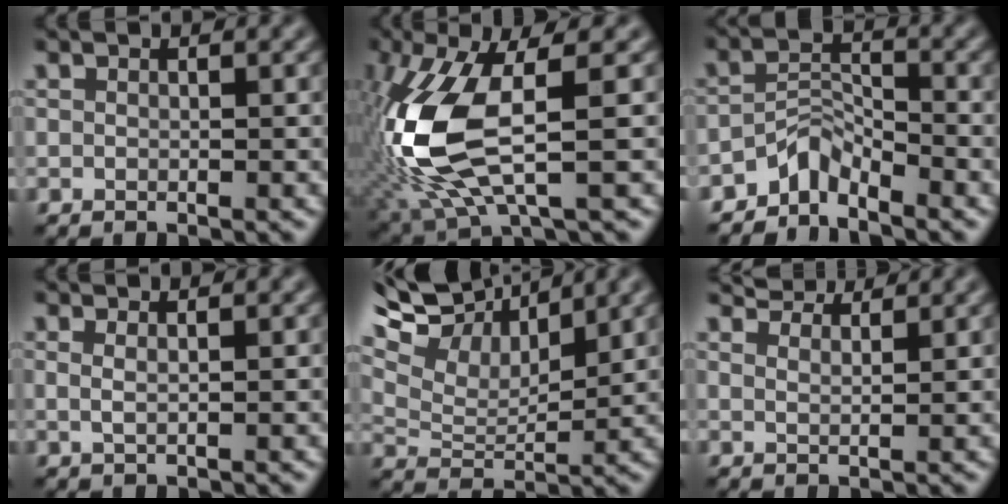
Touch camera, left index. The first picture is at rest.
{"total": 10.7, "force": [-0.1, 4.0, 9.9], "torque": [-0.241, -0.016, 0.001]}
{"total": 2.6, "force": [-2.3, 0.8, 0.8], "torque": [-0.011, 0.015, -0.048]}
{"total": 1.3, "force": [0.6, 0.5, 1.0], "torque": [-0.014, -0.003, 0.002]}
{"total": 10.5, "force": [7.9, 3.6, 6.0], "torque": [-0.126, 0.025, 0.119]}
{"total": 3.8, "force": [3.6, 0.6, 1.1], "torque": [-0.015, -0.003, 0.050]}